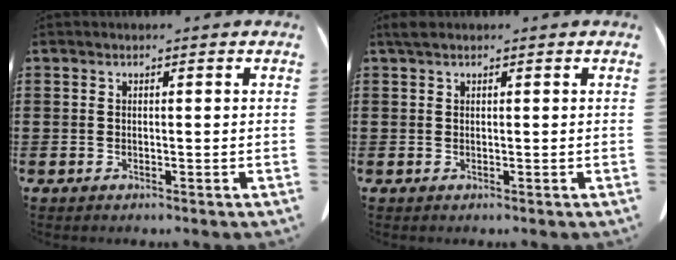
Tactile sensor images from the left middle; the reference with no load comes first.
{"total": 1.0, "force": [0.6, 0.5, 0.6], "torque": [-0.016, 0.002, 0.012]}